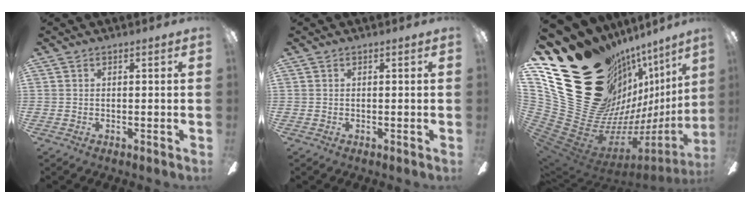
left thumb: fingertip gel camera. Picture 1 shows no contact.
{"total": 0.0}
{"total": 34.0, "force": [14.8, 22.1, 21.2], "torque": [-0.277, -0.185, 0.372]}